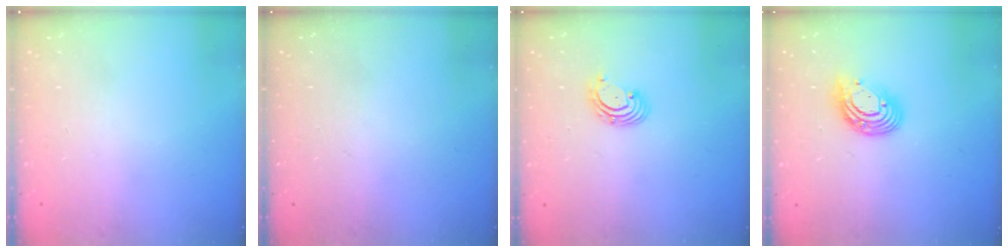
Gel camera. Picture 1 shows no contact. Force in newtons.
{"total": 0.0}
{"total": 2.9, "press": 2.9, "slide": 0.3}
{"total": 10.1, "press": 10.1, "slide": 0.9}